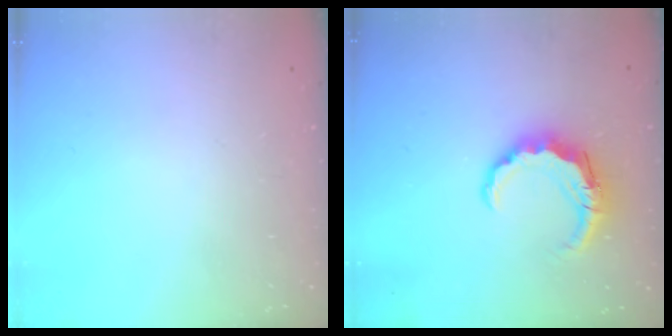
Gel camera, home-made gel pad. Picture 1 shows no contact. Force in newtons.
{"total": 8.2, "press": 8.2, "slide": 0.4}